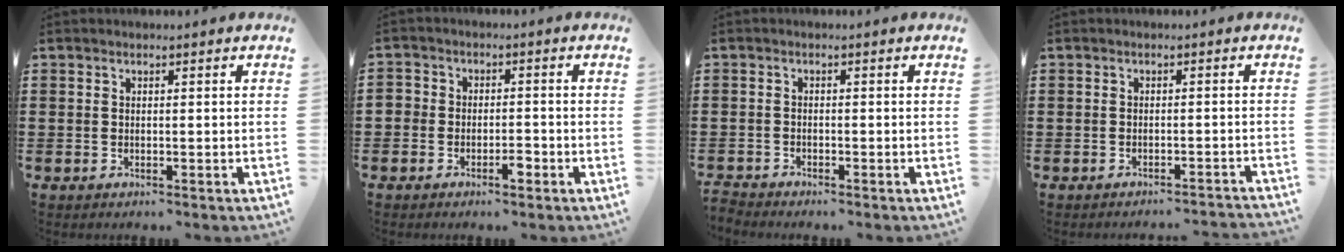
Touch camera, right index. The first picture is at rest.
{"total": 2.7, "force": [-1.8, 1.7, 1.1], "torque": [-0.026, 0.006, -0.037]}
{"total": 1.5, "force": [-1.5, 0.0, -0.1], "torque": [-0.003, -0.001, -0.032]}
{"total": 1.8, "force": [-1.8, -0.1, -0.1], "torque": [-0.003, 0.001, -0.039]}